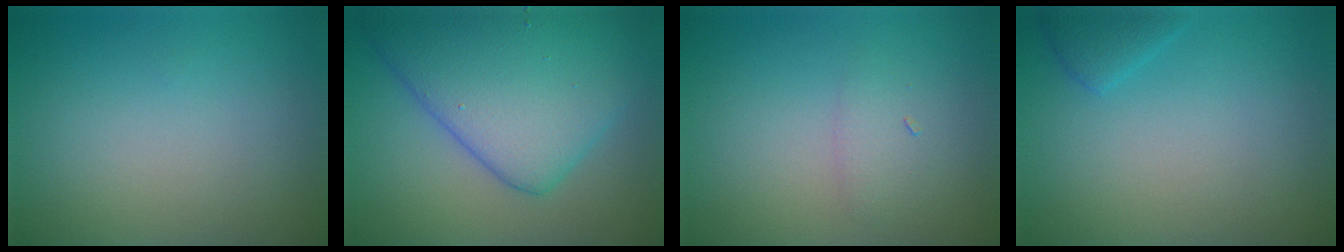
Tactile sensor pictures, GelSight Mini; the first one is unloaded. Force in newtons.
{"total": 9.5, "press": 9.5, "slide": 0.2}
{"total": 1.3, "press": 1.3, "slide": 0.1}
{"total": 1.5, "press": 1.5, "slide": 0.2}